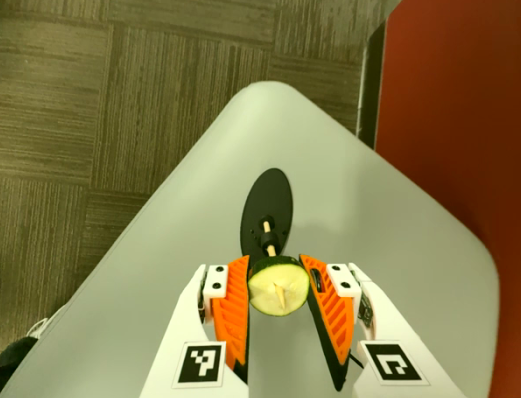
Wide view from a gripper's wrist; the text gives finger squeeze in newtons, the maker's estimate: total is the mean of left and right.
{"total": 11.8, "left": 11.6, "right": 11.9}